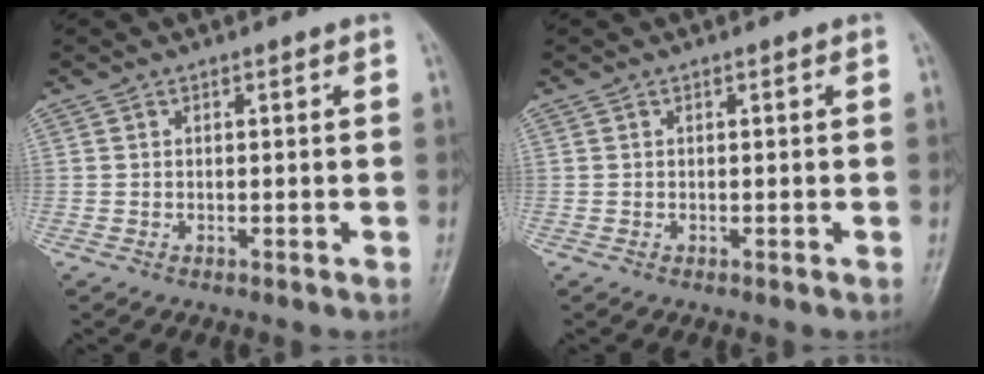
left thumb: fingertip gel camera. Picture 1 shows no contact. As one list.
[{"total": 0.0}]